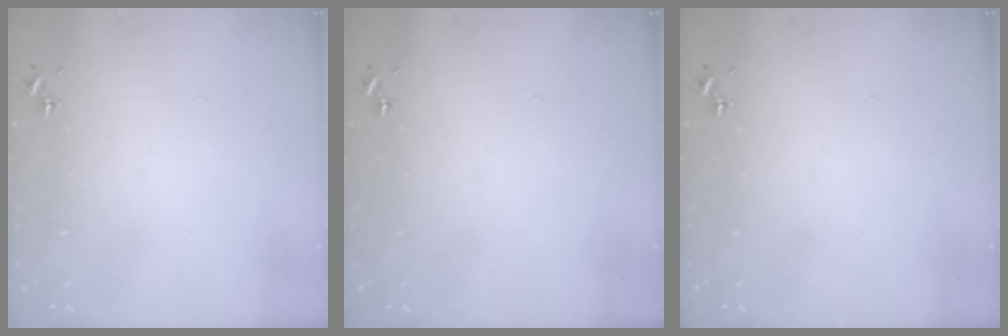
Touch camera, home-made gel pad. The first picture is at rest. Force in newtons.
{"total": 0.0}
{"total": 0.0}